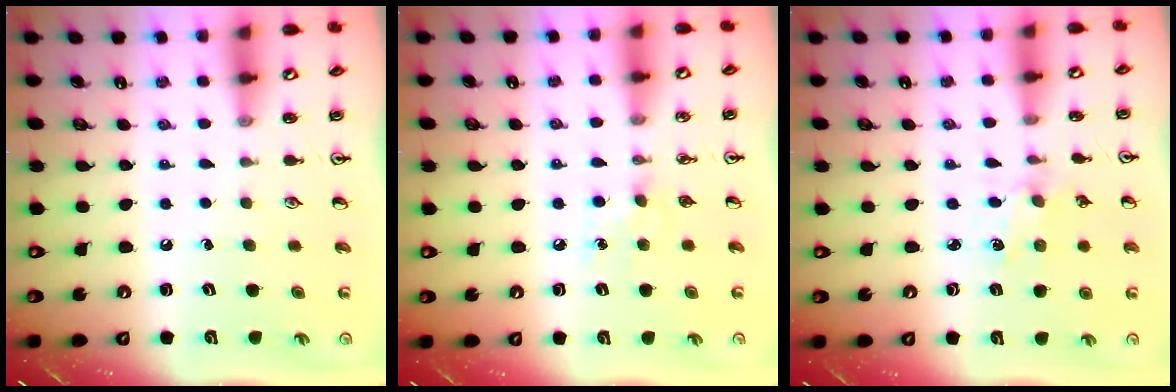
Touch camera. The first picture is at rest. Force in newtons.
{"total": 4.3, "press": 4.3, "slide": 0.6}
{"total": 1.4, "press": 1.4, "slide": 0.2}